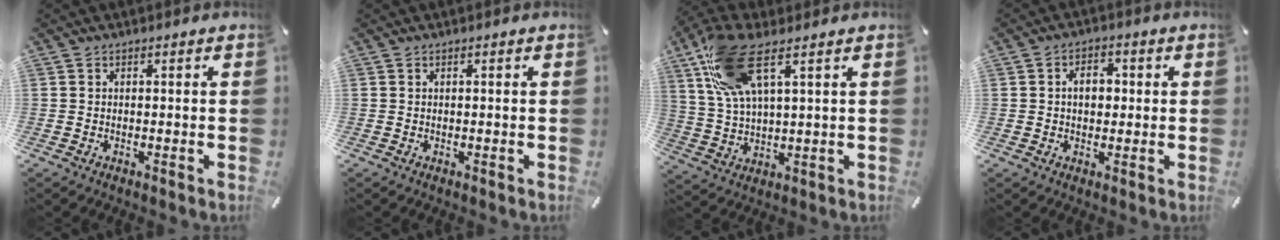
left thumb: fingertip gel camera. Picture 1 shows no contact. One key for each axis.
{"total": 0.0}
{"total": 13.2, "fx": 7.0, "fy": 4.8, "fz": 10.1, "tx": -0.220, "ty": -0.008, "tz": 0.132}
{"total": 5.1, "fx": 0.4, "fy": 3.4, "fz": 3.8, "tx": -0.051, "ty": 0.001, "tz": -0.001}